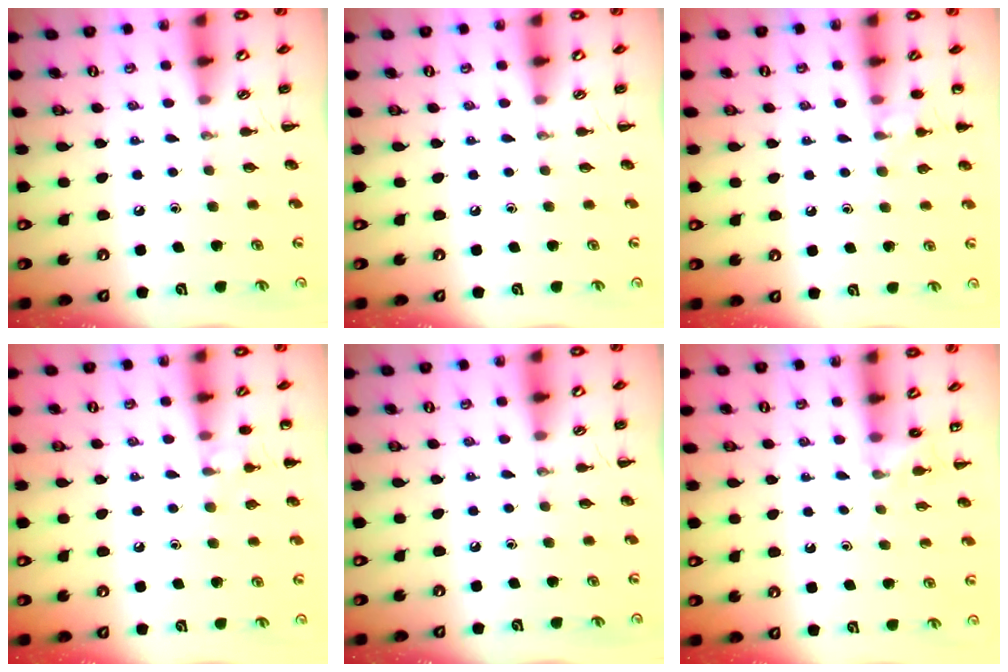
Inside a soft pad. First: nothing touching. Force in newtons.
{"total": 0.0}
{"total": 7.3, "press": 7.0, "slide": 2.1}
{"total": 7.0, "press": 6.6, "slide": 2.1}
{"total": 0.0}
{"total": 5.3, "press": 5.1, "slide": 1.2}